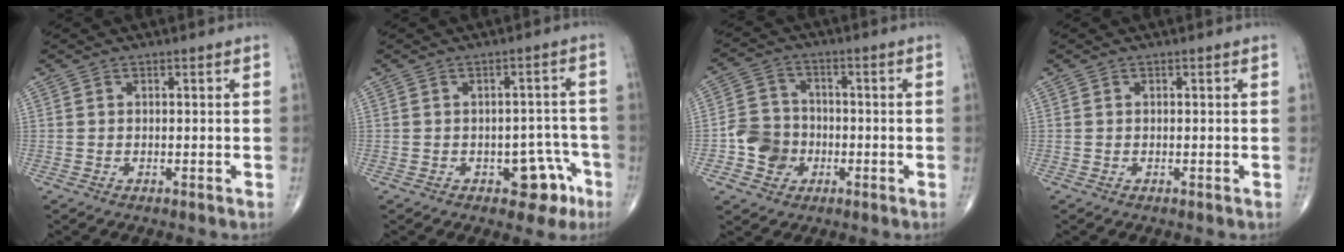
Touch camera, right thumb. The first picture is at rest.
{"total": 6.7, "force": [-3.0, 4.1, 4.3], "torque": [-0.014, 0.030, -0.033]}
{"total": 7.5, "force": [-2.2, 6.7, 2.6], "torque": [-0.015, 0.020, -0.043]}
{"total": 0.0}